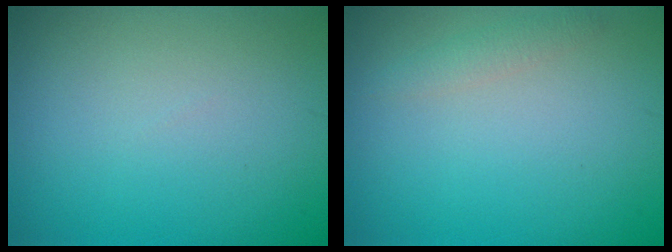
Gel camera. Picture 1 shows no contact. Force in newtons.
{"total": 1.1, "press": 1.1, "slide": 0.1}